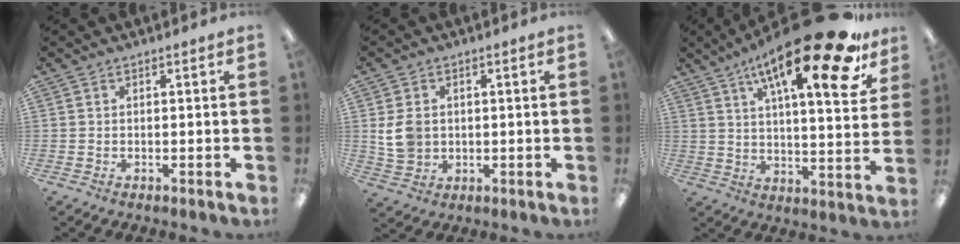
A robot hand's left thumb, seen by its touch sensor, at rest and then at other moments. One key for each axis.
{"total": 6.5, "fx": 0.9, "fy": 5.4, "fz": 3.5, "tx": -0.069, "ty": 0.003, "tz": 0.017}
{"total": 23.3, "fx": 14.3, "fy": 5.8, "fz": 17.4, "tx": -0.266, "ty": -0.083, "tz": 0.223}